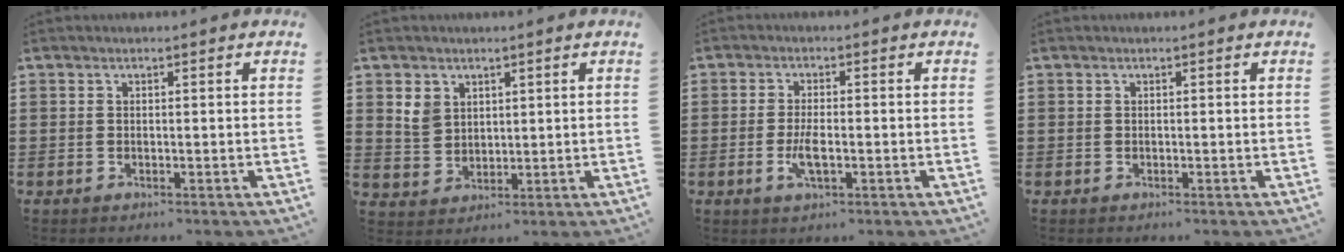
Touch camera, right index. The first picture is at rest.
{"total": 3.8, "force": [2.0, 3.0, 1.2], "torque": [-0.034, 0.012, 0.038]}
{"total": 3.8, "force": [-1.1, 1.1, 3.5], "torque": [-0.073, -0.004, -0.022]}
{"total": 0.0}